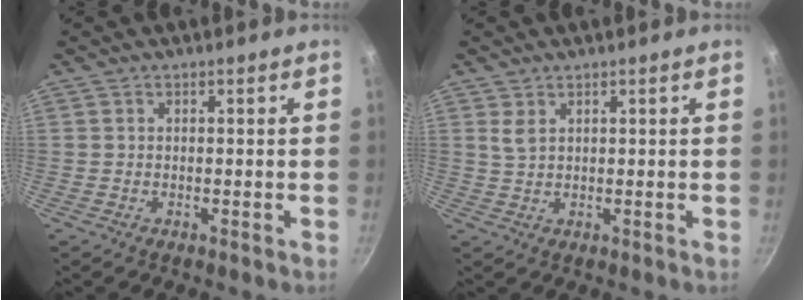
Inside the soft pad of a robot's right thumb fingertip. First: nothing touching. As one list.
[{"total": 2.3, "force": [1.1, 1.1, 1.6], "torque": [-0.030, -0.006, 0.023]}]